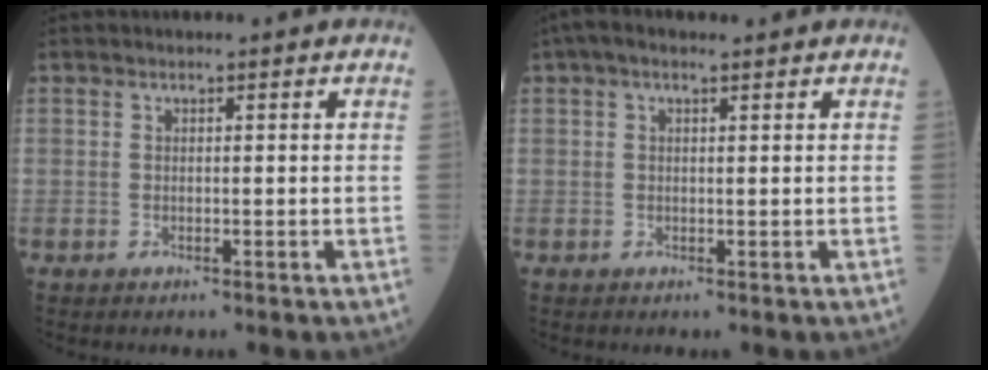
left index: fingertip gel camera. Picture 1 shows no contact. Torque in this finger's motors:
{"motor_torque": [0.92, -1.22, 0.18, 0.04]}